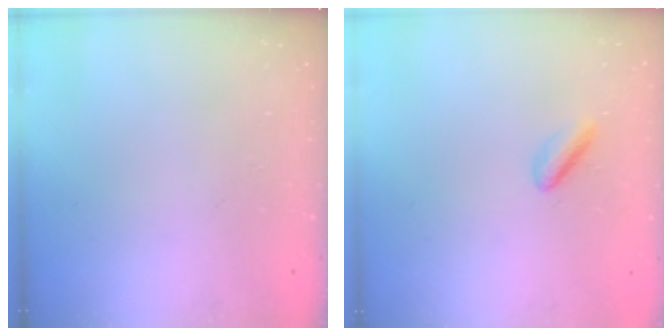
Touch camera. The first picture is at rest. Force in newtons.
{"total": 2.5, "press": 2.5, "slide": 0.5}